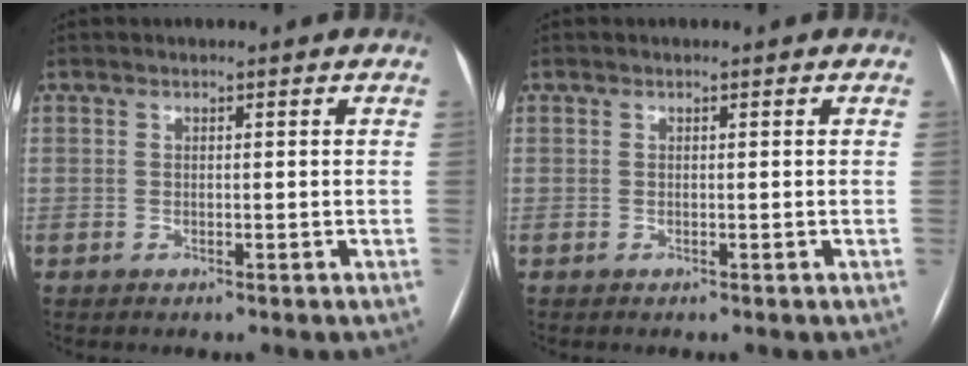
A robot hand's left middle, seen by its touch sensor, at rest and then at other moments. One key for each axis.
{"total": 0.0}